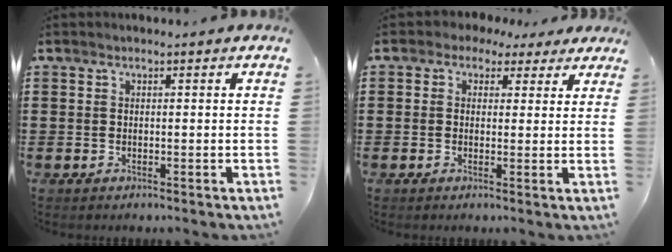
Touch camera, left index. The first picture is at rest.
{"total": 2.4, "force": [1.3, 2.0, 0.7], "torque": [-0.025, 0.009, 0.021]}